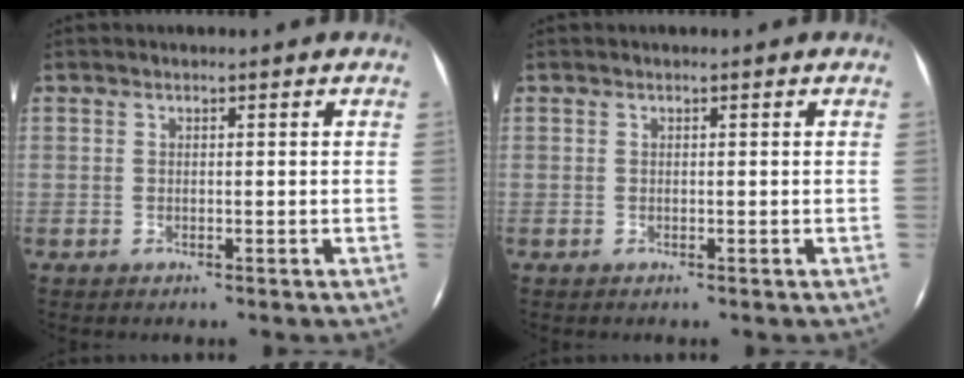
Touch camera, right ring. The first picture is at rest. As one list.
[{"total": 0.0}]